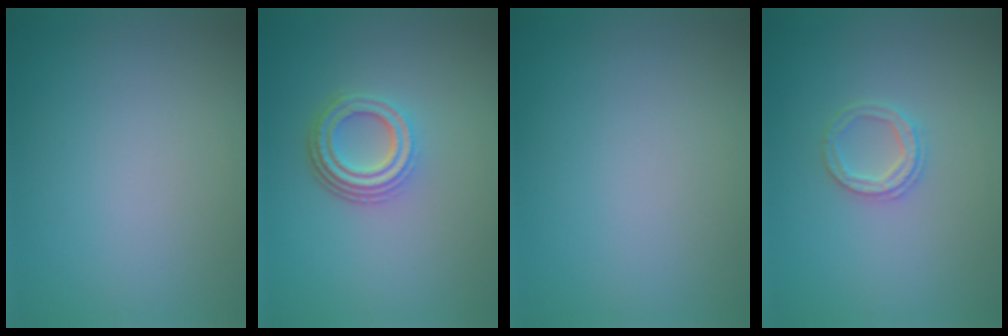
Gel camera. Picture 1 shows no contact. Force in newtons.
{"total": 4.1, "press": 3.1, "slide": 2.7}
{"total": 0.0}
{"total": 2.1, "press": 2.0, "slide": 0.4}